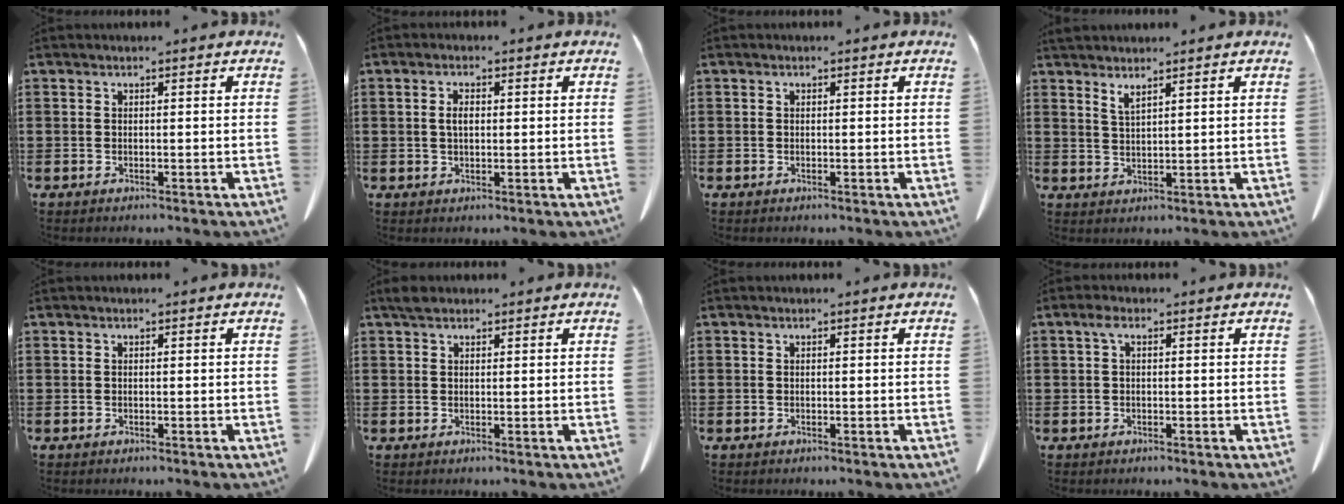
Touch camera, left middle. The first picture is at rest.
{"total": 2.3, "force": [0.4, 1.0, 2.1], "torque": [-0.043, 0.007, 0.006]}
{"total": 0.0}
{"total": 2.5, "force": [2.2, 0.0, 1.2], "torque": [-0.029, -0.003, 0.042]}
{"total": 0.0}
{"total": 1.9, "force": [1.4, 0.9, 0.8], "torque": [-0.021, 0.005, 0.027]}
{"total": 0.0}
{"total": 0.8, "force": [0.0, 0.5, 0.7], "torque": [-0.015, 0.002, -0.001]}